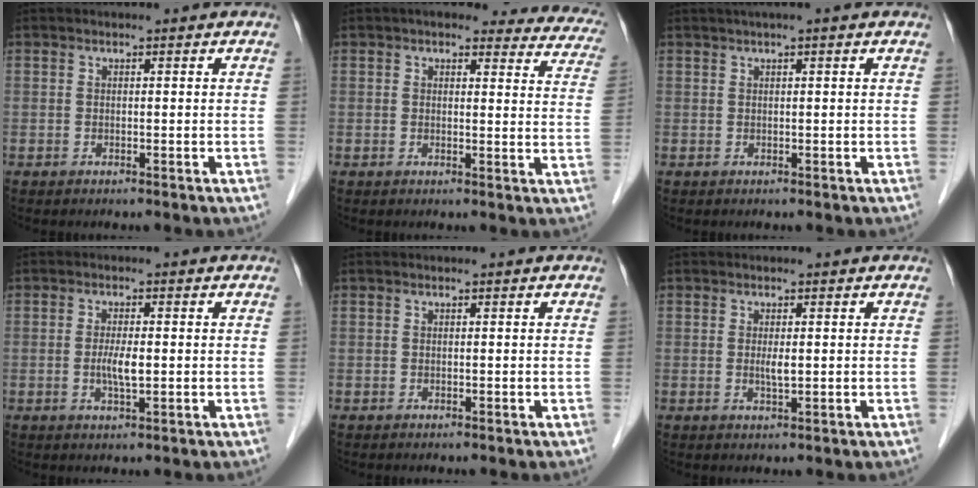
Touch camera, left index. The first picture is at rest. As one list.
[{"total": 16.6, "force": [14.8, 5.1, 5.6], "torque": [-0.027, -0.001, 0.139]}, {"total": 2.5, "force": [1.6, -0.2, 1.9], "torque": [-0.033, 0.019, 0.029]}, {"total": 3.2, "force": [-0.4, 0.6, 3.2], "torque": [-0.066, -0.003, -0.004]}, {"total": 0.0}, {"total": 1.8, "force": [0.1, 0.3, 1.7], "torque": [-0.037, -0.003, 0.005]}]